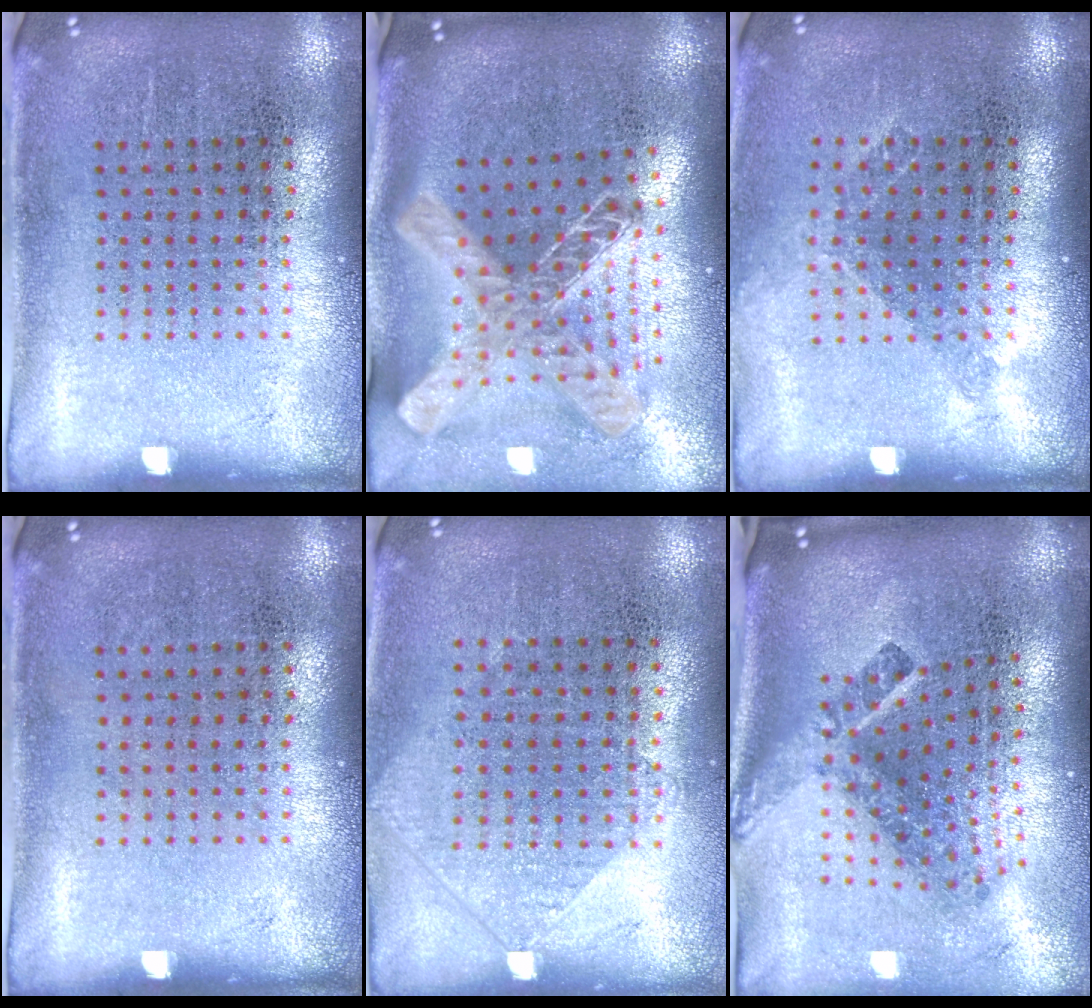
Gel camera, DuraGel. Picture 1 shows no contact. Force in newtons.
{"total": 2.5, "press": 1.8, "slide": 1.8}
{"total": 1.0, "press": 0.9, "slide": 0.5}
{"total": 0.0}
{"total": 0.9, "press": 0.8, "slide": 0.3}
{"total": 2.8, "press": 1.6, "slide": 2.2}